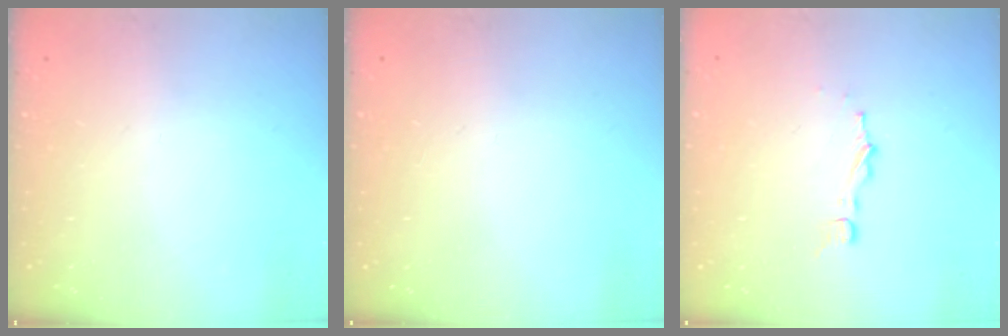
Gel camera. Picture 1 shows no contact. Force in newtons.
{"total": 0.0}
{"total": 2.9, "press": 2.9, "slide": 0.3}